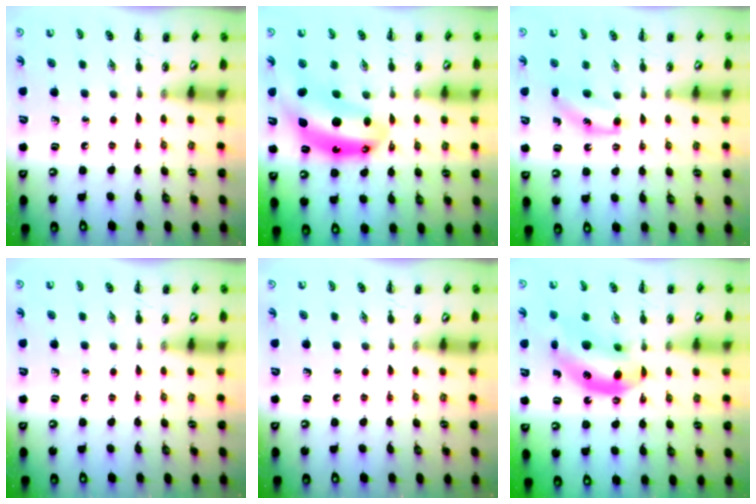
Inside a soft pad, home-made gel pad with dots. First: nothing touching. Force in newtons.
{"total": 10.7, "press": 10.3, "slide": 2.8}
{"total": 4.8, "press": 4.6, "slide": 1.4}
{"total": 0.0}
{"total": 0.0}
{"total": 10.7, "press": 10.4, "slide": 2.6}